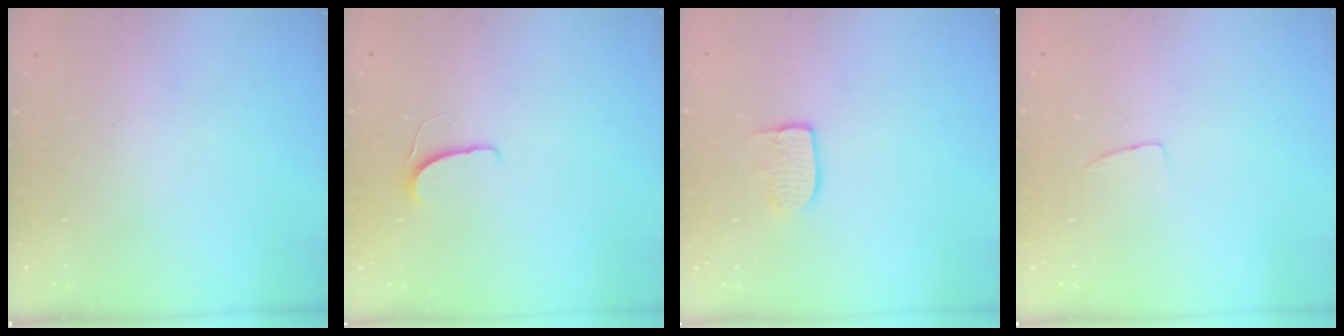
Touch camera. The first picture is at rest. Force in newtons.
{"total": 5.4, "press": 5.4, "slide": 0.4}
{"total": 7.2, "press": 7.1, "slide": 0.4}
{"total": 3.2, "press": 3.2, "slide": 0.2}